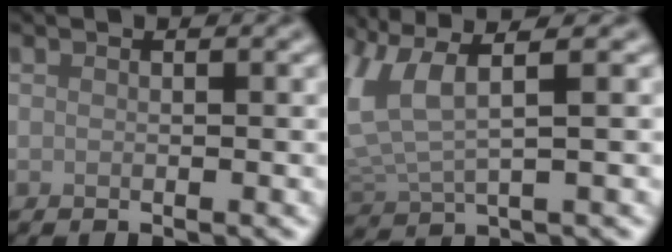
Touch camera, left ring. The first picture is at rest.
{"total": 5.1, "force": [2.7, 1.4, 4.2], "torque": [-0.111, 0.006, 0.055]}